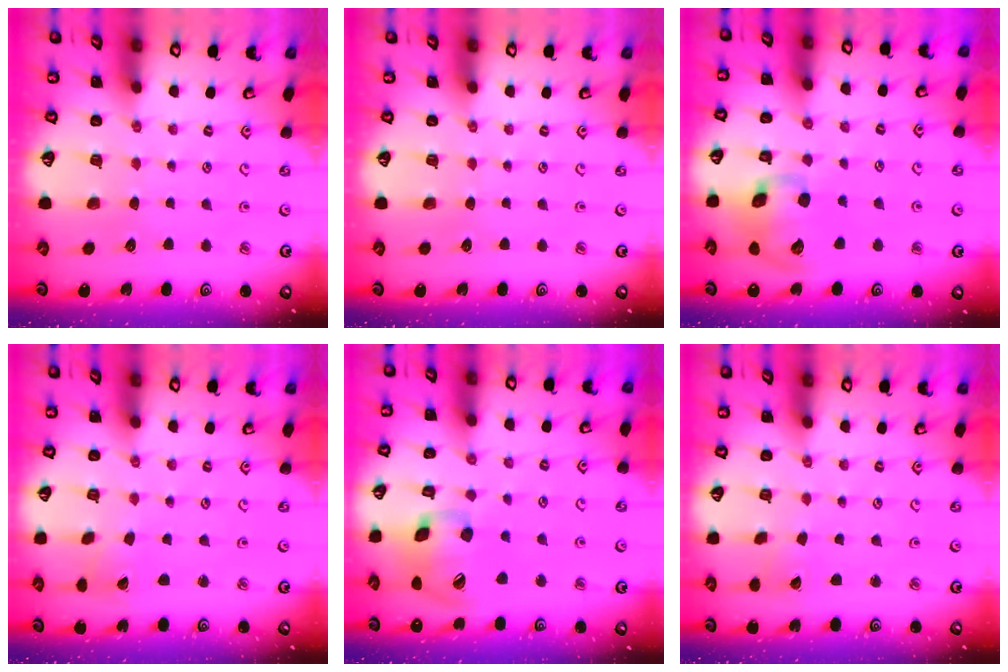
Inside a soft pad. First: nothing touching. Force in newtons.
{"total": 0.0}
{"total": 14.6, "press": 14.4, "slide": 2.5}
{"total": 2.8, "press": 2.8, "slide": 0.1}
{"total": 15.8, "press": 15.6, "slide": 2.5}
{"total": 1.5, "press": 1.5, "slide": 0.2}